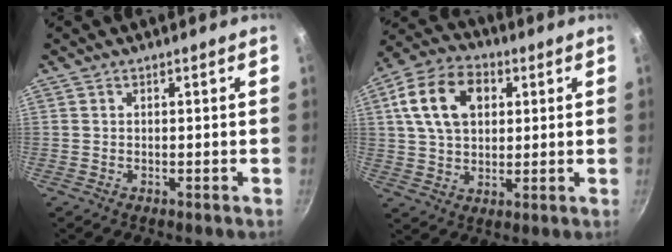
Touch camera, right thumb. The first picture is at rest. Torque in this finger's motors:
{"motor_torque": [0.31, 2.72, 1.29, -0.03, 0.46]}